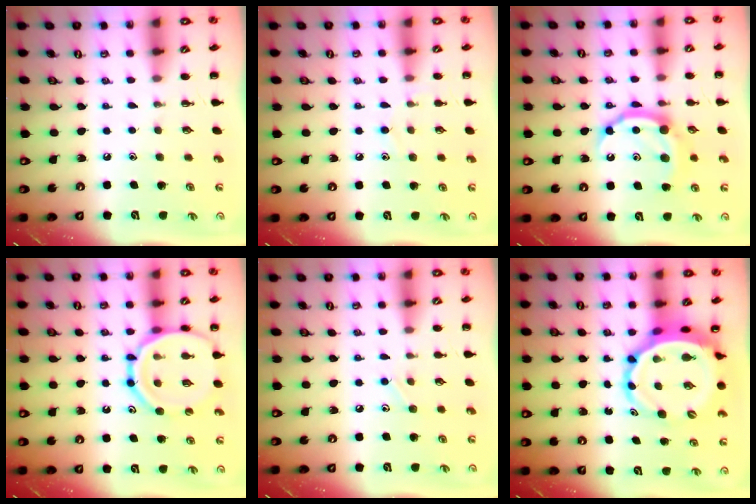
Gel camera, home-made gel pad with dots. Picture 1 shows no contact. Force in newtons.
{"total": 7.4, "press": 7.0, "slide": 2.5}
{"total": 11.1, "press": 11.1, "slide": 0.6}
{"total": 16.4, "press": 16.3, "slide": 2.5}
{"total": 6.6, "press": 6.2, "slide": 2.3}
{"total": 9.0, "press": 8.6, "slide": 2.4}